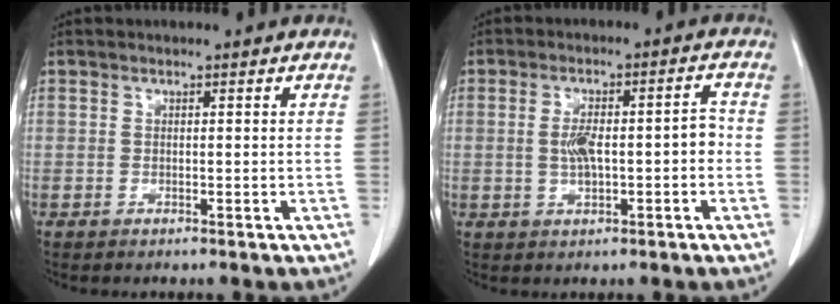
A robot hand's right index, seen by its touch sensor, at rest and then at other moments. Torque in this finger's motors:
{"motor_torque": [0.28, 0.03, 0.15, 0.08]}